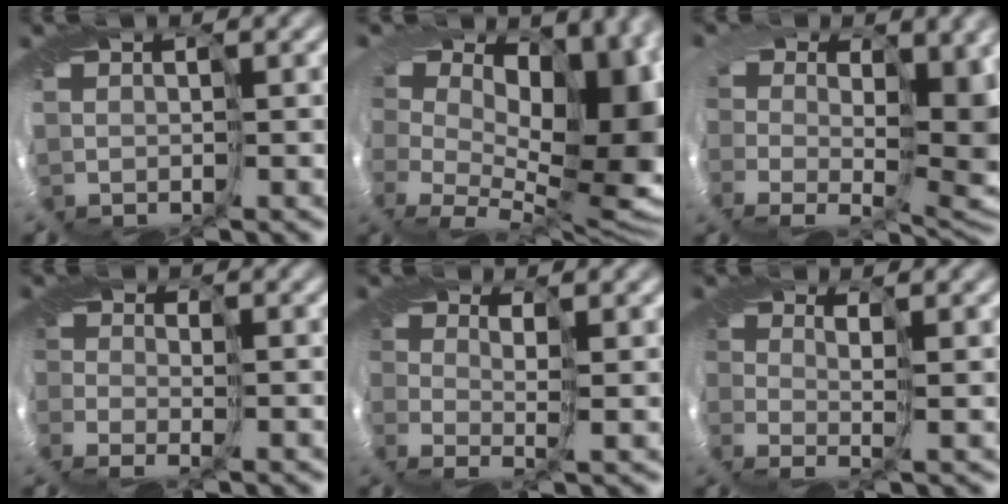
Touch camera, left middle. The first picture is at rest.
{"total": 13.5, "force": [3.5, 8.8, 9.5], "torque": [-0.100, -0.002, 0.076]}
{"total": 7.3, "force": [1.2, 4.3, 5.8], "torque": [-0.085, -0.042, 0.022]}
{"total": 1.9, "force": [-1.9, 0.3, -0.1], "torque": [0.025, -0.028, -0.043]}
{"total": 1.5, "force": [-0.5, -1.3, -0.6], "torque": [0.028, -0.019, -0.021]}
{"total": 1.6, "force": [-0.6, -1.4, -0.7], "torque": [0.029, -0.020, -0.022]}